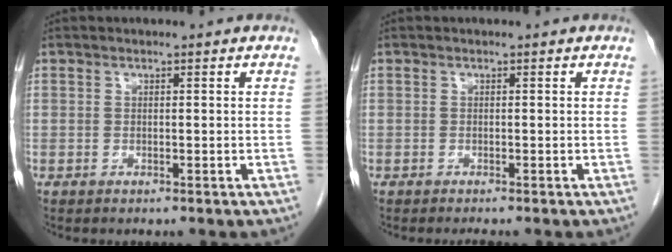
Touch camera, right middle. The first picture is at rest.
{"total": 1.2, "force": [-1.0, -0.1, 0.6], "torque": [-0.006, 0.000, -0.014]}